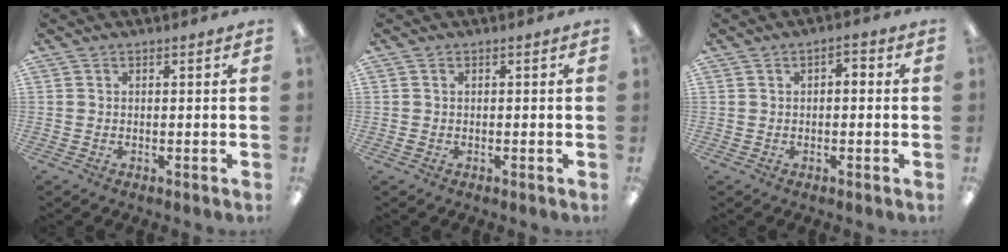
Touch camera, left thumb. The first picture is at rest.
{"total": 0.7, "force": [-0.1, 0.6, 0.4], "torque": [-0.008, 0.002, -0.004]}
{"total": 2.2, "force": [-0.6, 1.4, 1.5], "torque": [-0.028, 0.008, -0.013]}